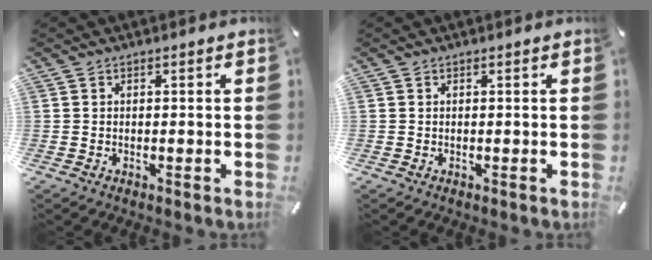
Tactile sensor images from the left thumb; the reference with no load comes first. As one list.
[{"total": 0.0}]